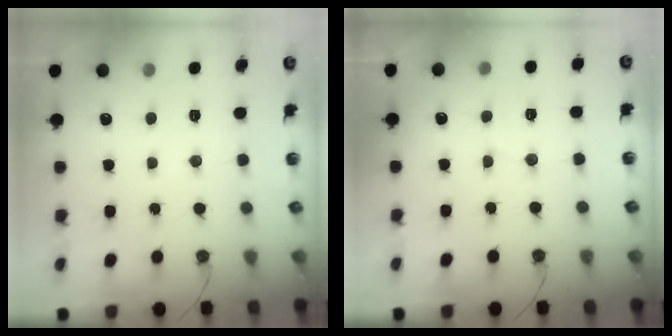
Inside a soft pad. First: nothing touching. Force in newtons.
{"total": 3.1, "press": 2.7, "slide": 1.5}